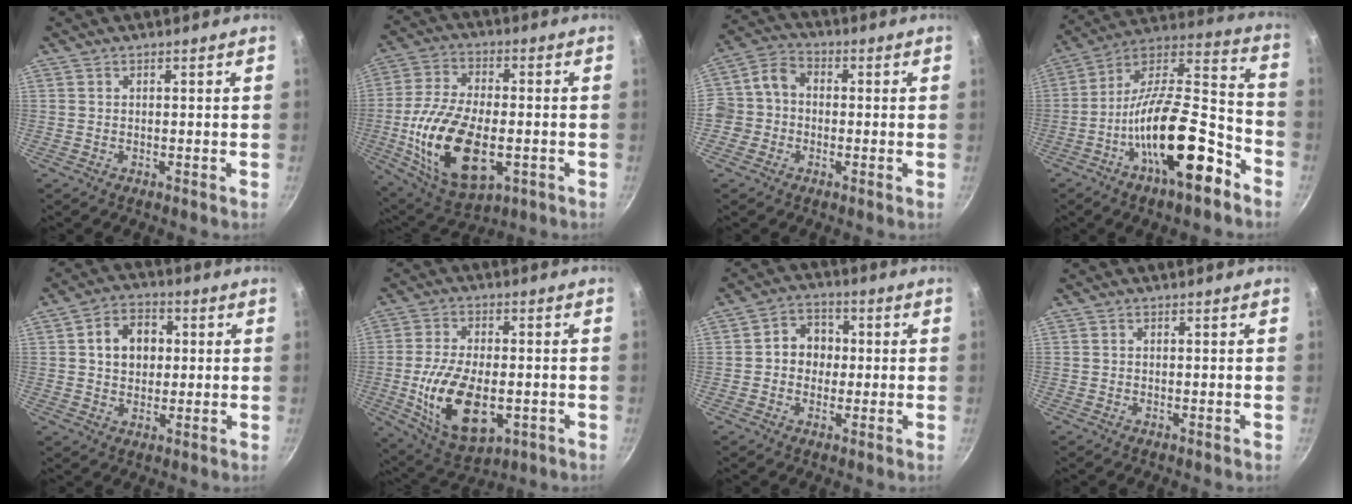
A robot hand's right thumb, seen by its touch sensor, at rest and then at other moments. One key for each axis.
{"total": 19.6, "fx": -4.1, "fy": 10.1, "fz": 16.3, "tx": -0.305, "ty": 0.009, "tz": -0.066}
{"total": 7.0, "fx": -1.3, "fy": 6.0, "fz": 3.3, "tx": -0.029, "ty": 0.021, "tz": -0.043}
{"total": 23.2, "fx": -10.4, "fy": 8.5, "fz": 18.8, "tx": -0.281, "ty": 0.069, "tz": -0.188}
{"total": 8.4, "fx": 1.4, "fy": 6.6, "fz": 5.0, "tx": -0.054, "ty": 0.009, "tz": 0.017}
{"total": 16.1, "fx": -3.3, "fy": 8.5, "fz": 13.3, "tx": -0.237, "ty": 0.001, "tz": -0.047}
{"total": 6.6, "fx": 0.1, "fy": 5.7, "fz": 3.2, "tx": -0.013, "ty": 0.013, "tz": -0.010}
{"total": 0.0}